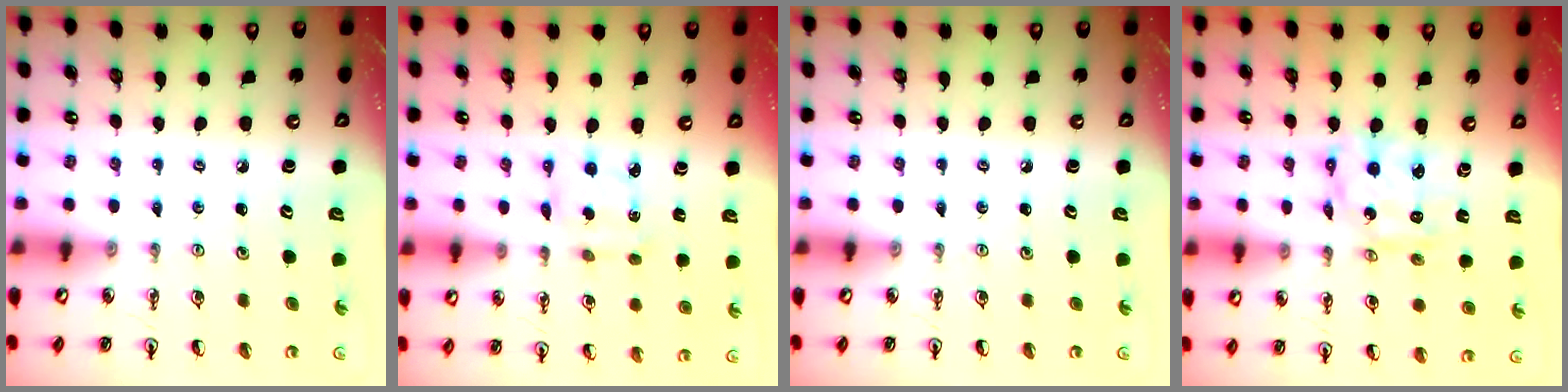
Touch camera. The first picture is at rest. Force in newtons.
{"total": 2.9, "press": 2.8, "slide": 0.6}
{"total": 0.0}
{"total": 8.1, "press": 8.1, "slide": 0.8}